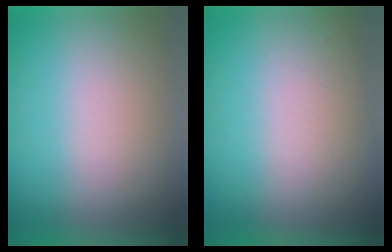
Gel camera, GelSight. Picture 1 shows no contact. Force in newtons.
{"total": 2.6}